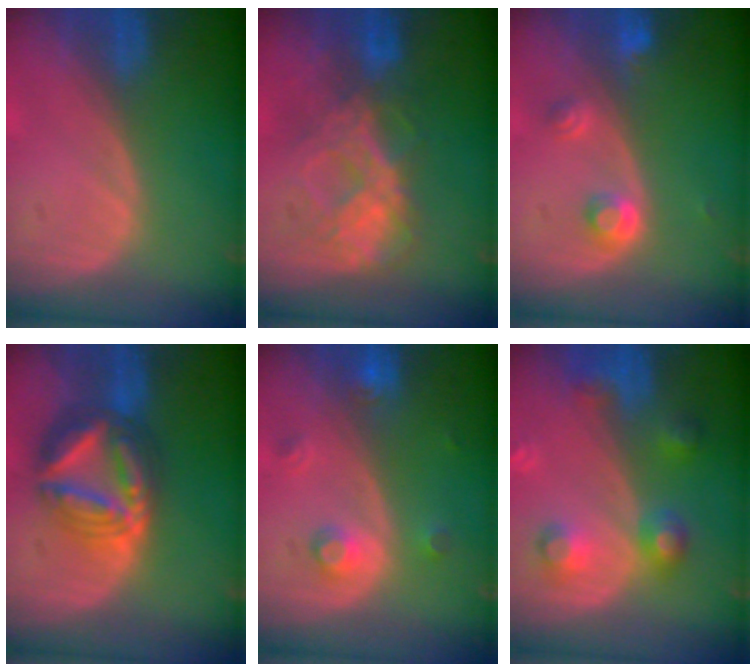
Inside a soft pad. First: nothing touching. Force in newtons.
{"total": 7.8, "press": 7.3, "slide": 2.8}
{"total": 3.1, "press": 3.1, "slide": 0.2}
{"total": 9.1, "press": 9.1, "slide": 0.9}
{"total": 3.5, "press": 3.1, "slide": 1.7}
{"total": 6.1, "press": 6.0, "slide": 0.3}